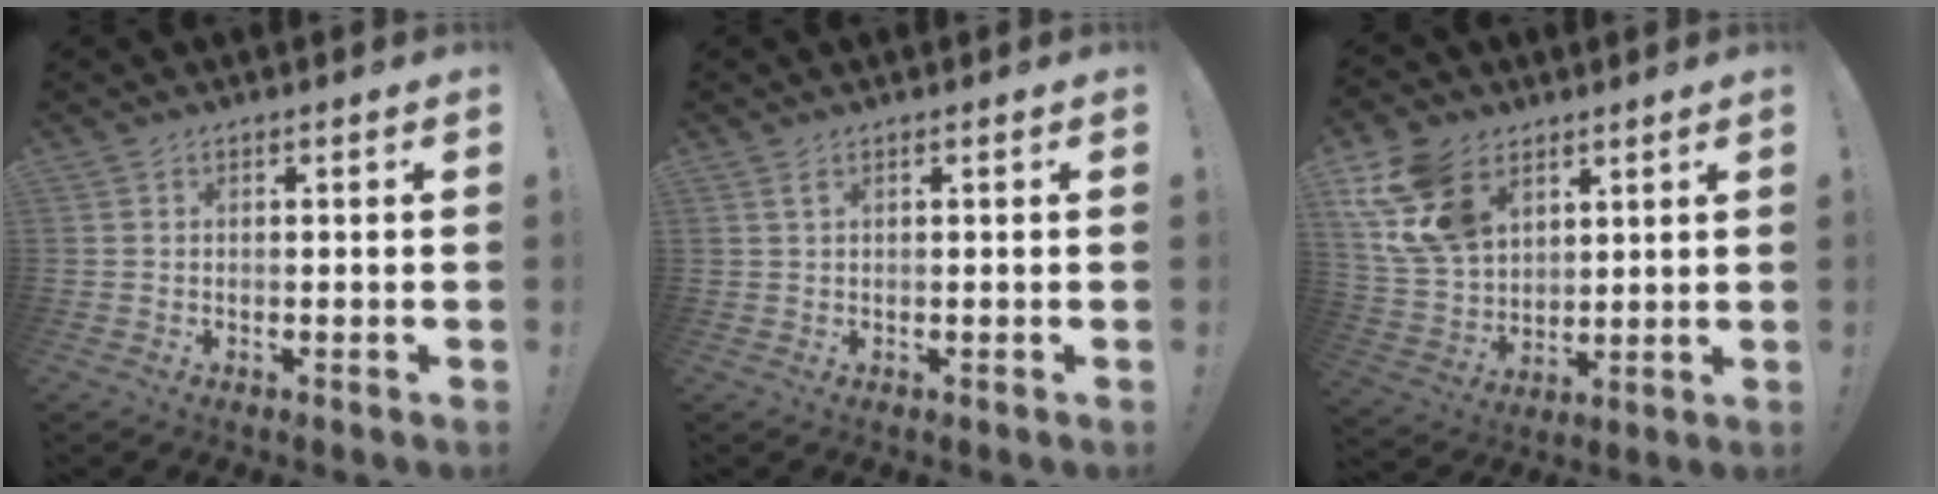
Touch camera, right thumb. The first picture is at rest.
{"total": 1.5, "force": [0.8, 0.1, 1.2], "torque": [-0.017, -0.002, 0.011]}
{"total": 16.3, "force": [8.2, 11.1, 8.5], "torque": [-0.169, -0.035, 0.162]}